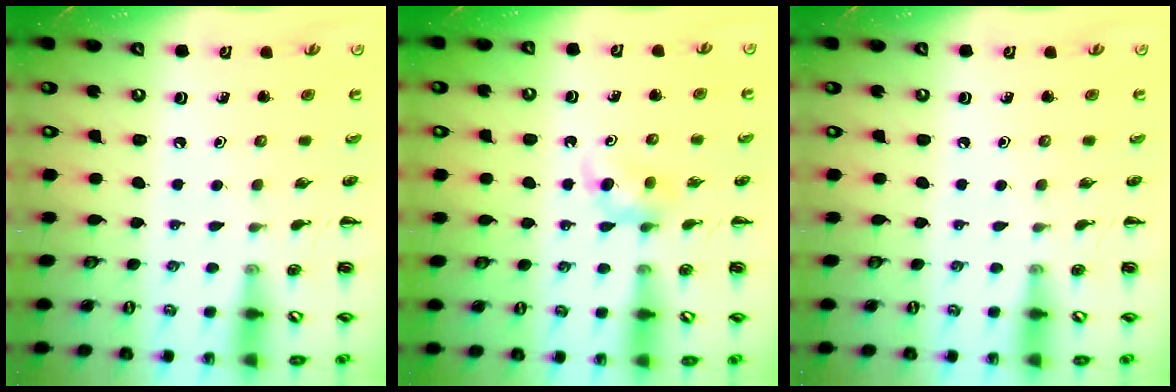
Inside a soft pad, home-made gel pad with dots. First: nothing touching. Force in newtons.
{"total": 3.8, "press": 3.5, "slide": 1.6}
{"total": 0.0}